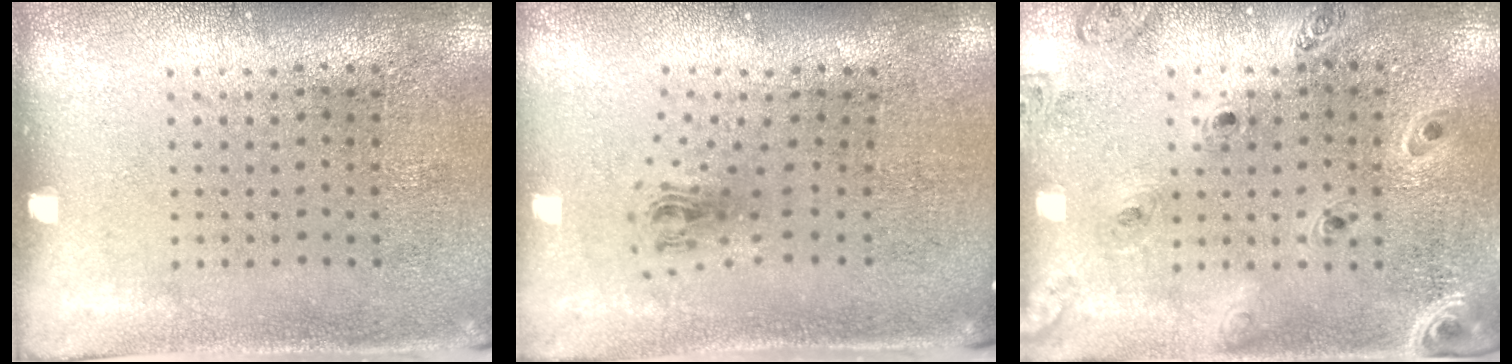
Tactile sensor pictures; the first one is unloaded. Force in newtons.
{"total": 1.0, "press": 0.4, "slide": 0.9}
{"total": 1.3, "press": 1.3, "slide": 0.1}